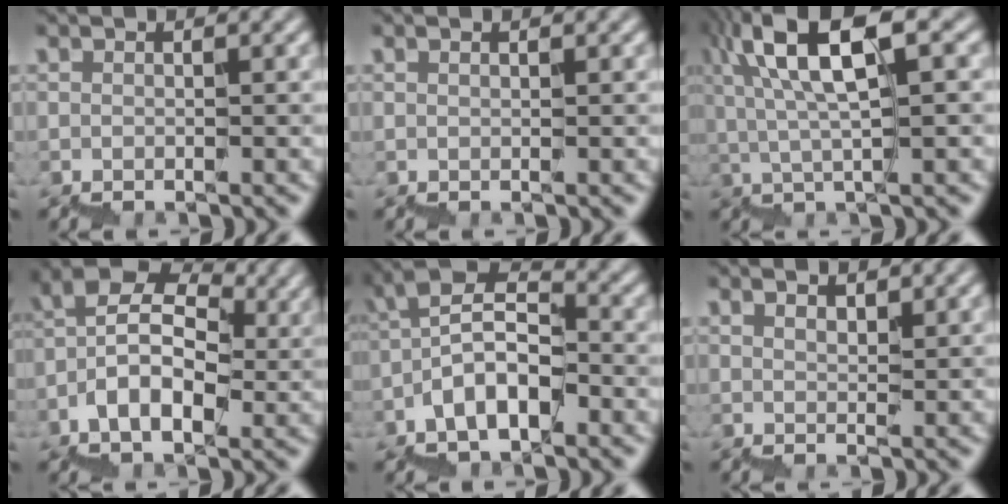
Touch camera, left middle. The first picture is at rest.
{"total": 0.7, "force": [0.6, 0.1, 0.3], "torque": [0.009, 0.004, 0.014]}
{"total": 7.7, "force": [4.2, 1.7, 6.2], "torque": [-0.100, 0.023, 0.076]}
{"total": 8.6, "force": [0.1, 5.6, 6.5], "torque": [-0.106, 0.032, 0.002]}
{"total": 5.2, "force": [-1.3, 2.5, 4.3], "torque": [-0.079, 0.028, -0.027]}
{"total": 2.5, "force": [2.4, 0.0, 0.6], "torque": [-0.002, 0.008, 0.045]}